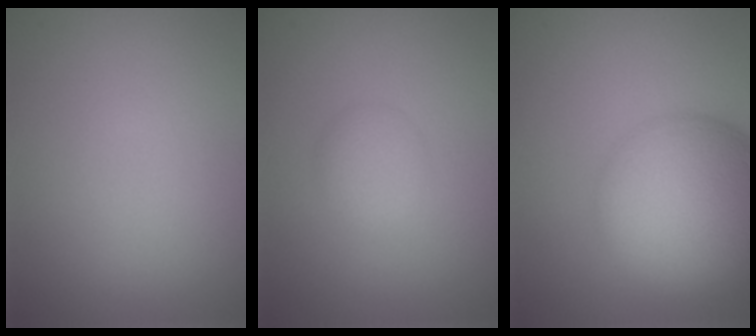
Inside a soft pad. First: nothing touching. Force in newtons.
{"total": 1.7, "press": 1.7, "slide": 0.0}
{"total": 11.2, "press": 11.2, "slide": 0.6}